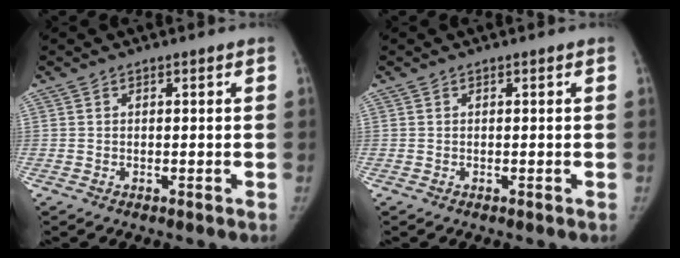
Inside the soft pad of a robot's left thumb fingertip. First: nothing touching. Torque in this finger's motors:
{"motor_torque": [-0.03, 0.03, 0.16, -0.23, 0.09]}